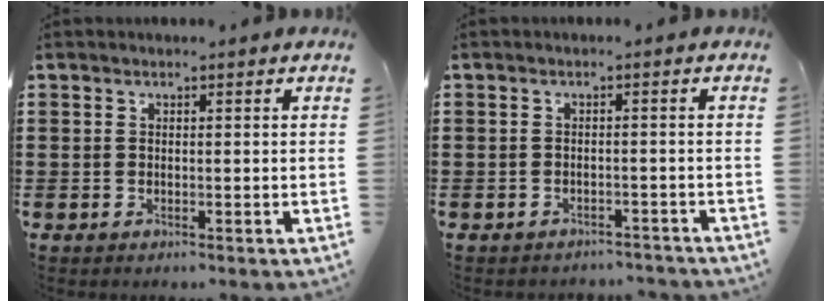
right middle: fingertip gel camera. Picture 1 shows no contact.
{"total": 1.7, "force": [-1.7, 0.2, 0.1], "torque": [-0.009, -0.002, -0.035]}